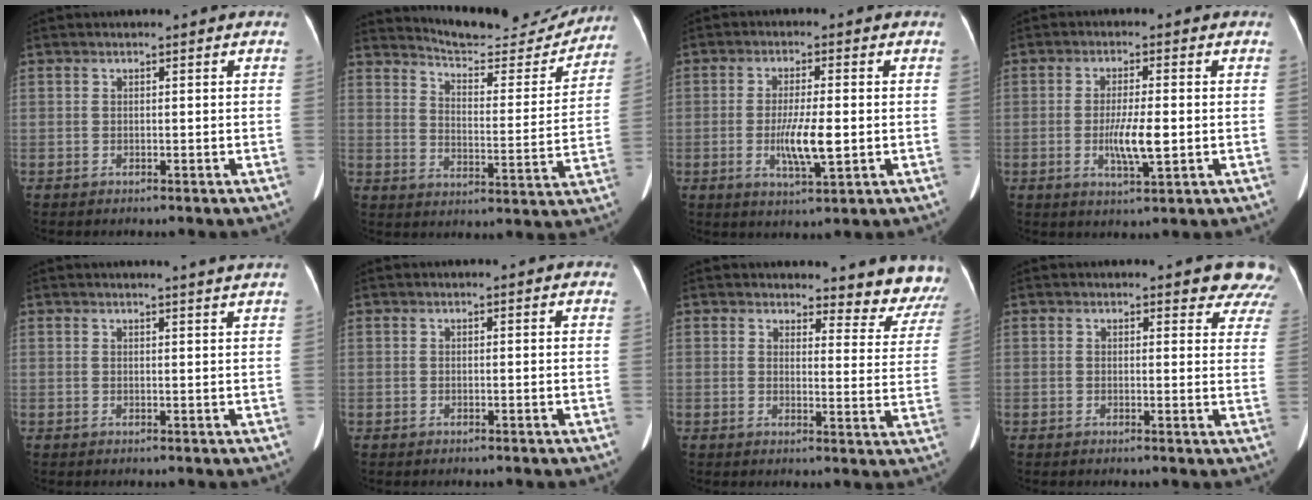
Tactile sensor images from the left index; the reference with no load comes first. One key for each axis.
{"total": 16.8, "fx": 16.2, "fy": 2.4, "fz": 3.3, "tx": -0.042, "ty": -0.061, "tz": 0.209}
{"total": 6.1, "fx": -1.4, "fy": 0.9, "fz": 5.8, "tx": -0.112, "ty": -0.030, "tz": -0.027}
{"total": 5.3, "fx": -1.4, "fy": 0.8, "fz": 5.1, "tx": -0.098, "ty": -0.027, "tz": -0.025}
{"total": 4.8, "fx": 4.4, "fy": -1.0, "fz": 1.7, "tx": -0.020, "ty": -0.019, "tz": 0.031}
{"total": 3.5, "fx": 3.0, "fy": 0.9, "fz": 1.5, "tx": -0.011, "ty": -0.003, "tz": 0.020}
{"total": 10.6, "fx": 10.3, "fy": 2.6, "fz": 0.4, "tx": 0.035, "ty": -0.079, "tz": 0.081}
{"total": 9.0, "fx": 8.4, "fy": 2.4, "fz": 2.0, "tx": 0.024, "ty": -0.037, "tz": 0.055}